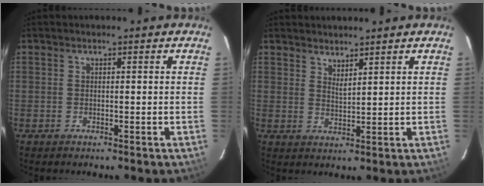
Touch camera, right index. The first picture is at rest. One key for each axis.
{"total": 2.7, "fx": 2.4, "fy": 0.5, "fz": 1.2, "tx": -0.019, "ty": 0.001, "tz": 0.041}